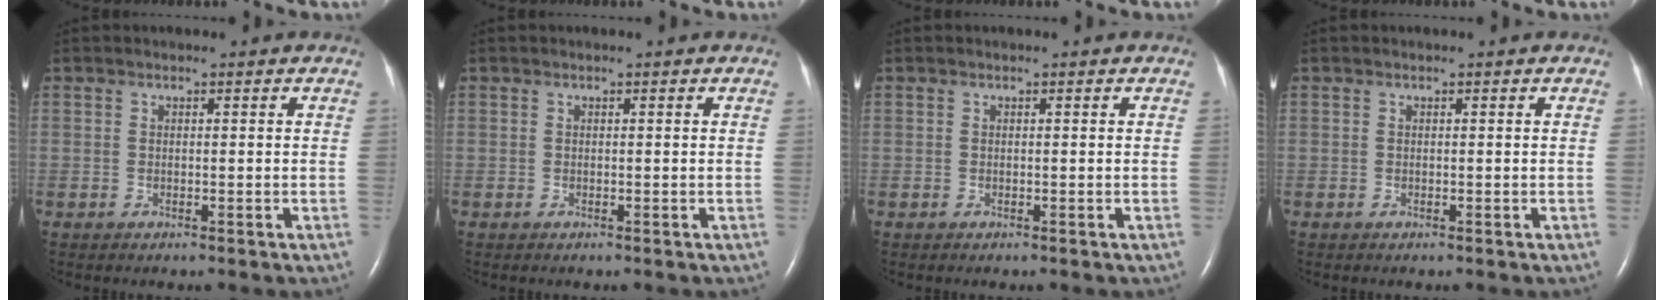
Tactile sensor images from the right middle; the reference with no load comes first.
{"total": 0.0}
{"total": 0.0}
{"total": 0.0}